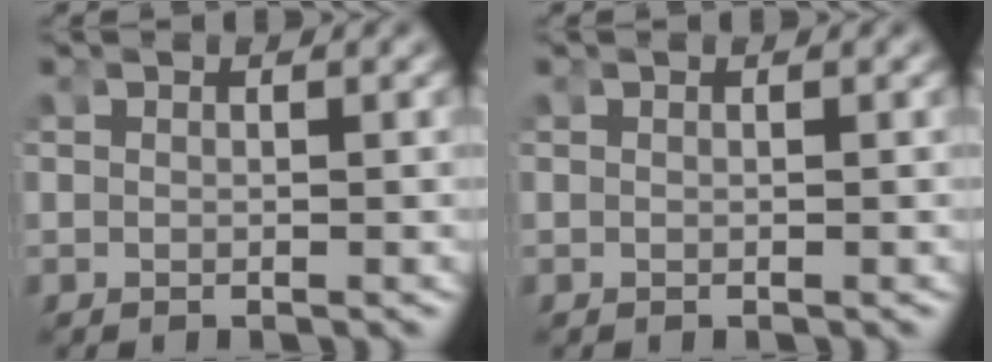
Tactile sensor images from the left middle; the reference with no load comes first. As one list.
[{"total": 0.0}]